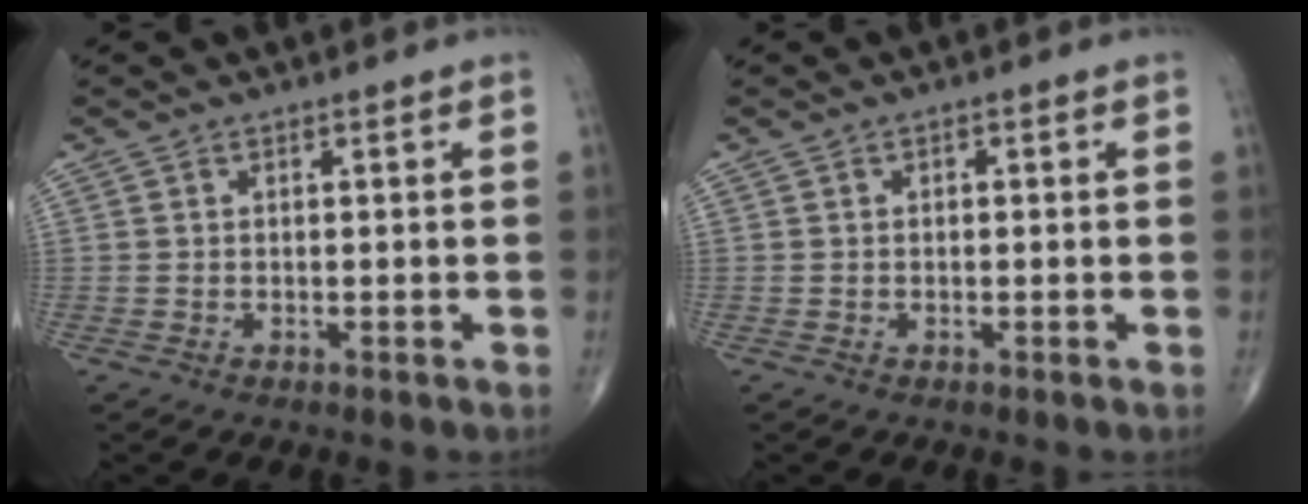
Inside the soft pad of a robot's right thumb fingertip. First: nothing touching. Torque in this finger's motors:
{"motor_torque": [-0.52, -0.03, -0.15, -0.11, -0.01]}